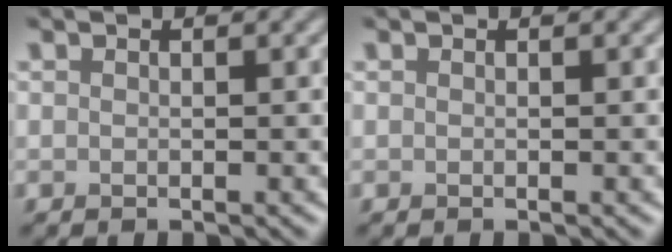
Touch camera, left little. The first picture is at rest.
{"total": 0.0}